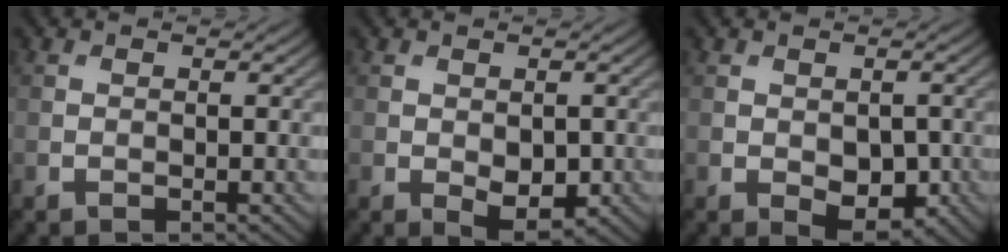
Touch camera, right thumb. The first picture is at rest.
{"total": 3.3, "force": [-0.6, 2.0, 2.6], "torque": [-0.044, -0.013, -0.003]}
{"total": 4.4, "force": [-1.0, 2.8, 3.3], "torque": [-0.049, -0.016, -0.009]}